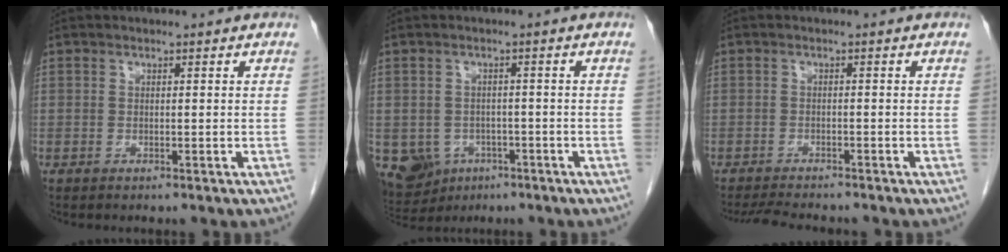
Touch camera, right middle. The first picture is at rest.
{"total": 9.6, "force": [-4.4, 8.0, 3.2], "torque": [-0.083, 0.003, -0.056]}
{"total": 5.2, "force": [-4.9, 0.4, 1.9], "torque": [-0.030, -0.016, -0.078]}